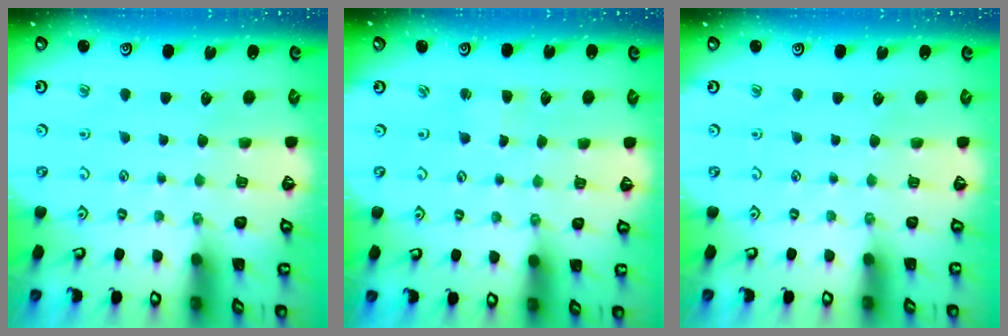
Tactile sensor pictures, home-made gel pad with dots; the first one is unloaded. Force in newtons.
{"total": 1.6, "press": 1.6, "slide": 0.3}
{"total": 0.0}